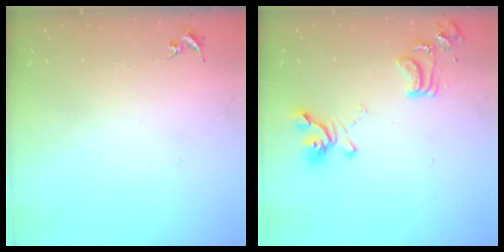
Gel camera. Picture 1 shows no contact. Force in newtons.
{"total": 15.0, "press": 14.9, "slide": 1.3}